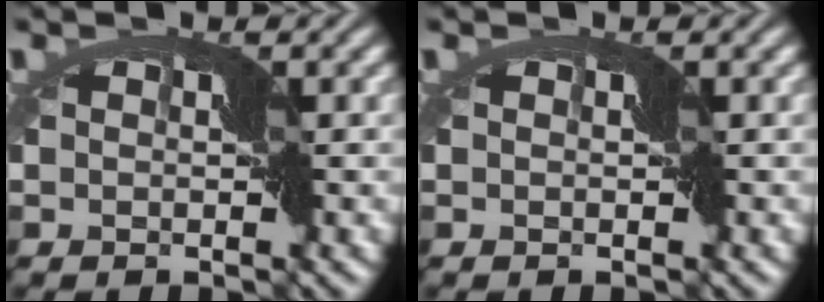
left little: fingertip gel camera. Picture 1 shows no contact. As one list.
[{"total": 0.0}]